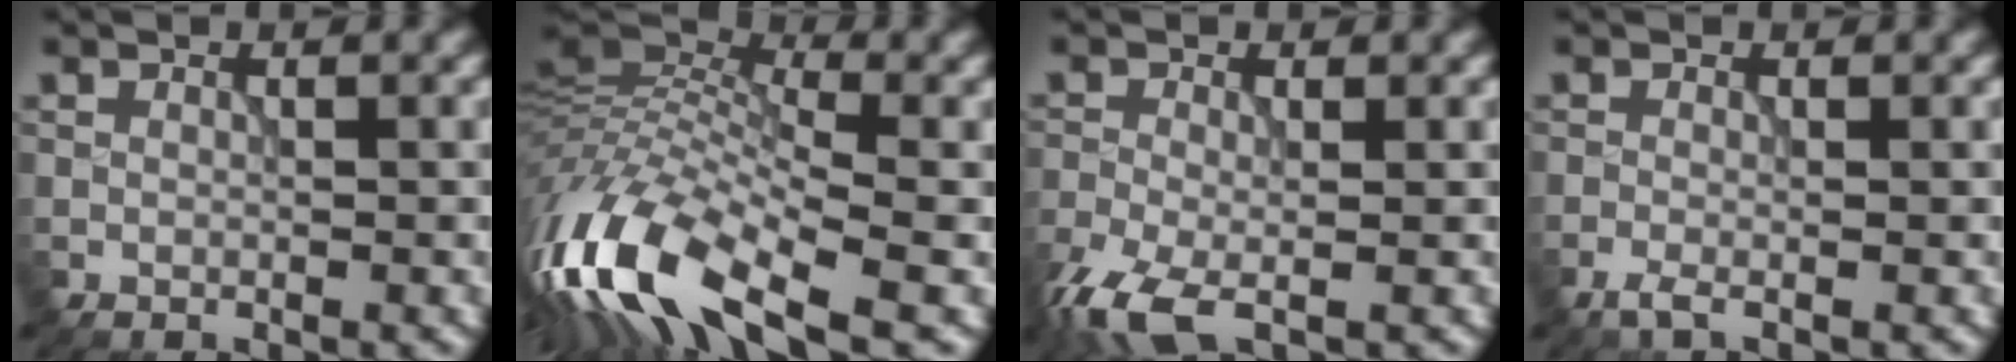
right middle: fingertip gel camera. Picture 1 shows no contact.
{"total": 14.5, "force": [-5.9, 6.1, 11.8], "torque": [-0.265, 0.003, -0.121]}
{"total": 5.4, "force": [-3.0, 2.2, 3.9], "torque": [-0.092, -0.015, -0.065]}
{"total": 1.4, "force": [-0.8, 0.2, 1.1], "torque": [-0.024, -0.002, -0.021]}